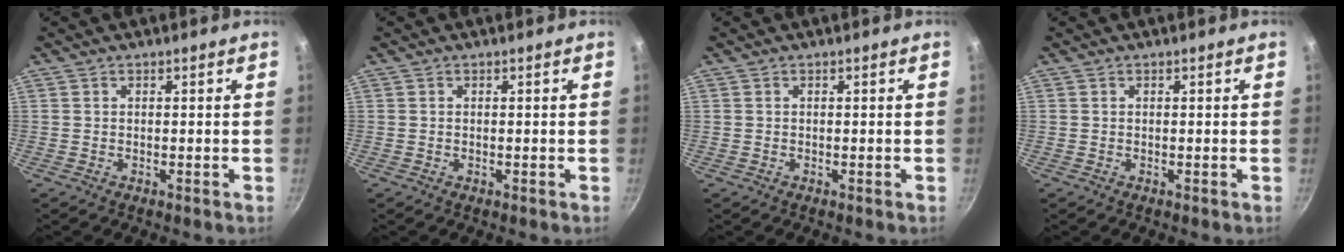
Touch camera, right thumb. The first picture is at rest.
{"total": 0.0}
{"total": 0.0}
{"total": 0.0}